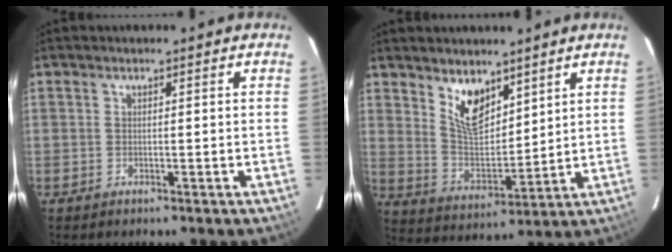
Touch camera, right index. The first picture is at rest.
{"total": 9.3, "force": [6.1, 4.5, 5.4], "torque": [-0.092, -0.002, 0.124]}